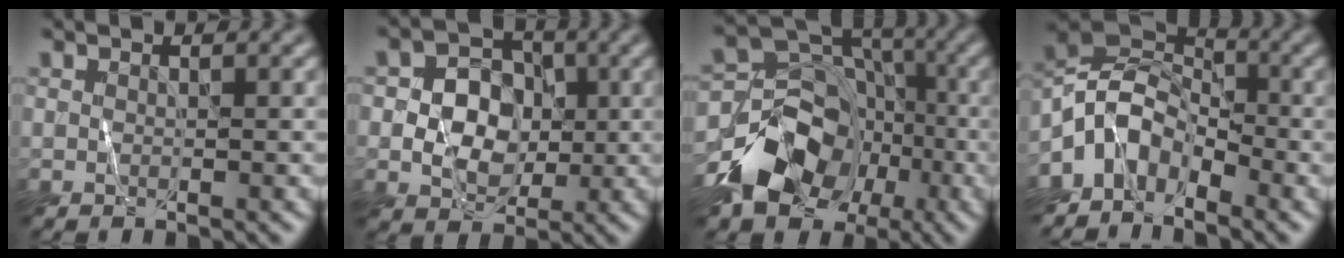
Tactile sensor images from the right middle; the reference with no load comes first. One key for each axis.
{"total": 4.9, "fx": -0.3, "fy": 4.1, "fz": 2.7, "tx": -0.037, "ty": 0.005, "tz": -0.010}
{"total": 9.6, "fx": -5.0, "fy": 7.1, "fz": 4.2, "tx": -0.074, "ty": 0.005, "tz": -0.097}
{"total": 5.0, "fx": -3.4, "fy": 2.9, "fz": 2.2, "tx": -0.036, "ty": 0.008, "tz": -0.077}